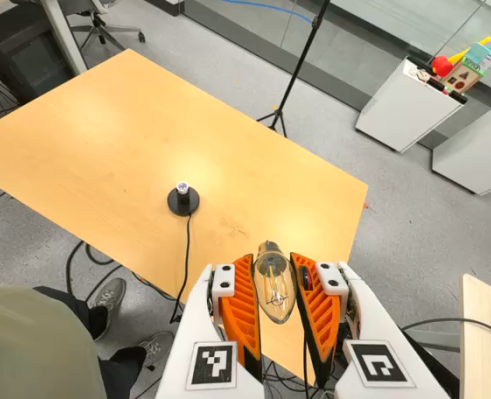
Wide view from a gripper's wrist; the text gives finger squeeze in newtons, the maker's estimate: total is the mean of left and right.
{"total": 19.5, "left": 21.7, "right": 17.3}